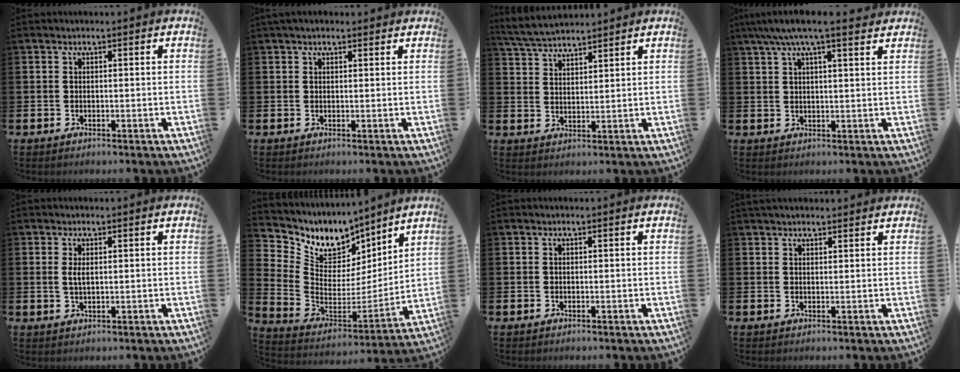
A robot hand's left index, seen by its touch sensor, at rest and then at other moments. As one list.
[{"total": 1.4, "force": [1.2, 0.5, 0.5], "torque": [0.003, 0.002, 0.017]}, {"total": 4.7, "force": [4.6, 0.6, 0.8], "torque": [-0.030, -0.020, 0.083]}, {"total": 5.4, "force": [4.5, 0.7, 2.9], "torque": [-0.062, -0.009, 0.079]}, {"total": 1.6, "force": [0.7, 0.6, 1.3], "torque": [-0.020, -0.001, 0.009]}, {"total": 8.9, "force": [7.0, 5.1, 1.9], "torque": [-0.079, -0.049, 0.129]}, {"total": 0.0}, {"total": 1.9, "force": [1.8, 0.5, 0.3], "torque": [0.006, -0.005, 0.030]}]